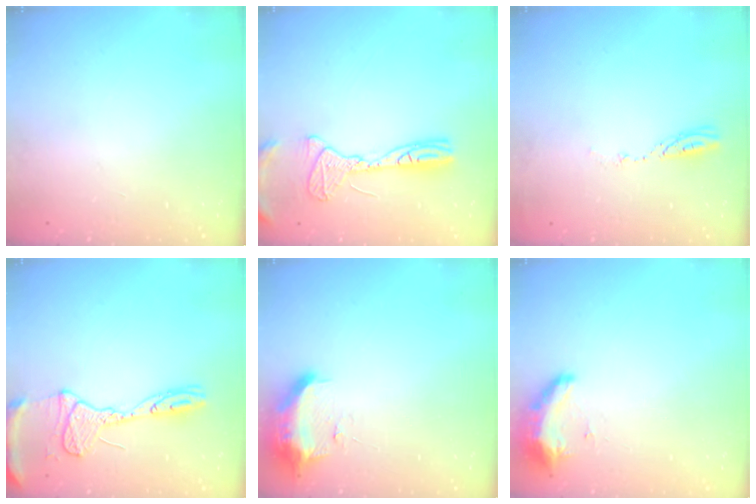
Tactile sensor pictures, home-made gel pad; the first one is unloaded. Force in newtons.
{"total": 12.5, "press": 12.3, "slide": 2.3}
{"total": 3.5, "press": 3.5, "slide": 0.3}
{"total": 15.5, "press": 15.4, "slide": 1.2}
{"total": 10.0, "press": 10.0, "slide": 0.4}
{"total": 9.0, "press": 8.7, "slide": 2.3}